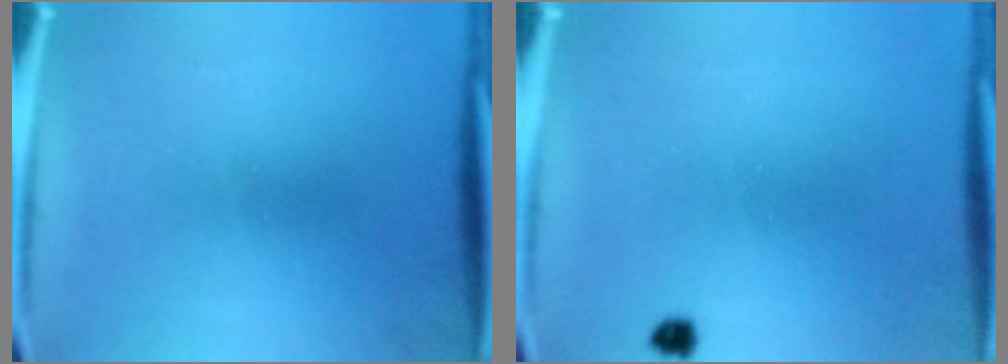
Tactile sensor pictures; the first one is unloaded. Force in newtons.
{"total": 1.4}